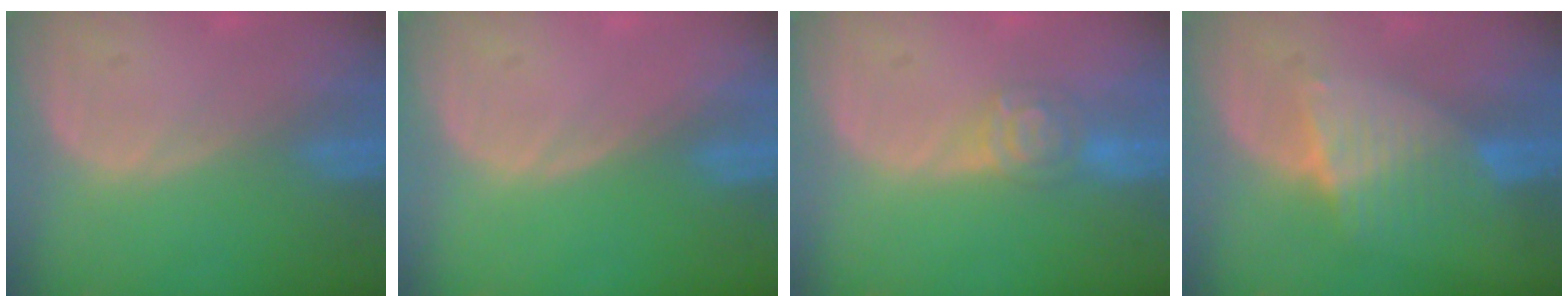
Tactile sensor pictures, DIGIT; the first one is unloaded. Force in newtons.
{"total": 0.0}
{"total": 4.2, "press": 4.2, "slide": 0.3}
{"total": 6.6, "press": 5.8, "slide": 3.0}